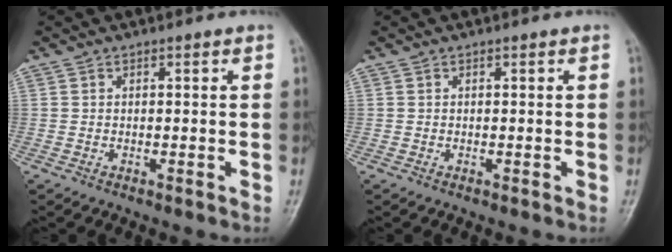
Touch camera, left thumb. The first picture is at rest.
{"total": 0.0}